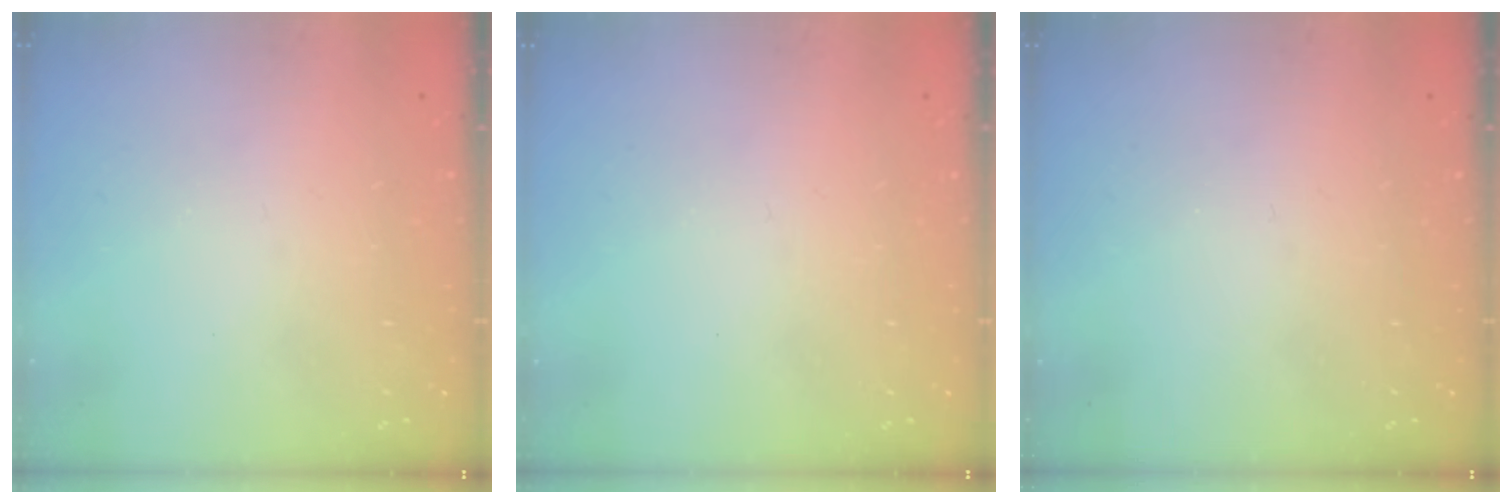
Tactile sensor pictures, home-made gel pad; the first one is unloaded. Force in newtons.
{"total": 0.0}
{"total": 0.0}